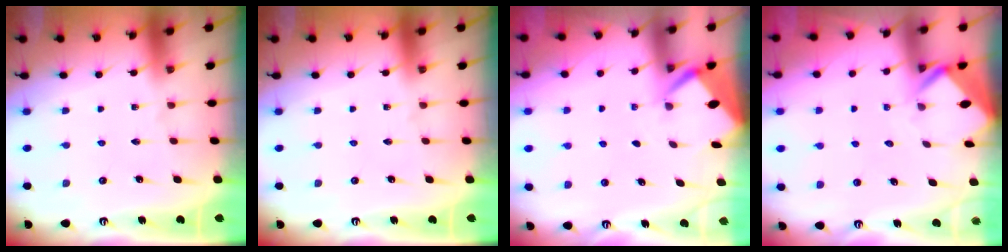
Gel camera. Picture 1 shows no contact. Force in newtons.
{"total": 0.0}
{"total": 2.7, "press": 2.7, "slide": 0.3}
{"total": 3.2, "press": 3.2, "slide": 0.4}